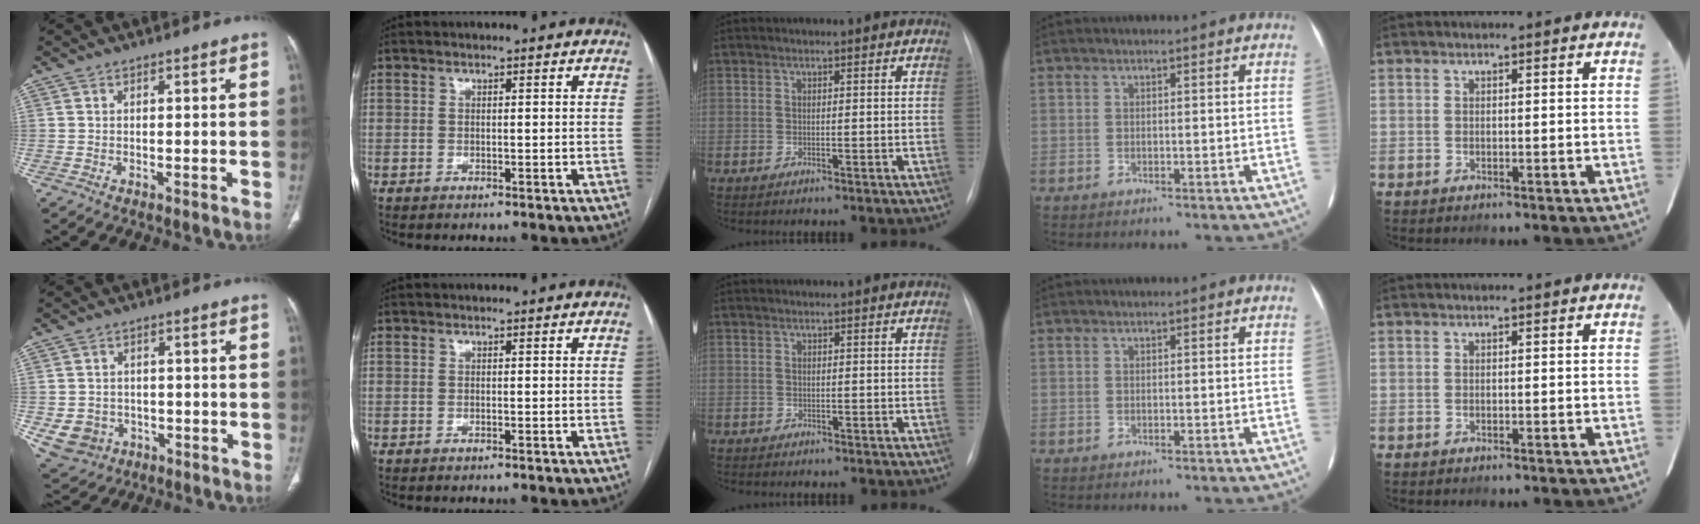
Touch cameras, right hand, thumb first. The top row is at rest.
{"thumb": {"total": 7.6, "force": [-2.2, 6.8, 2.8], "torque": [-0.050, 0.014, -0.020]}, "middle": {"total": 2.5, "force": [-2.1, 1.2, 0.8], "torque": [-0.015, 0.001, -0.024]}}